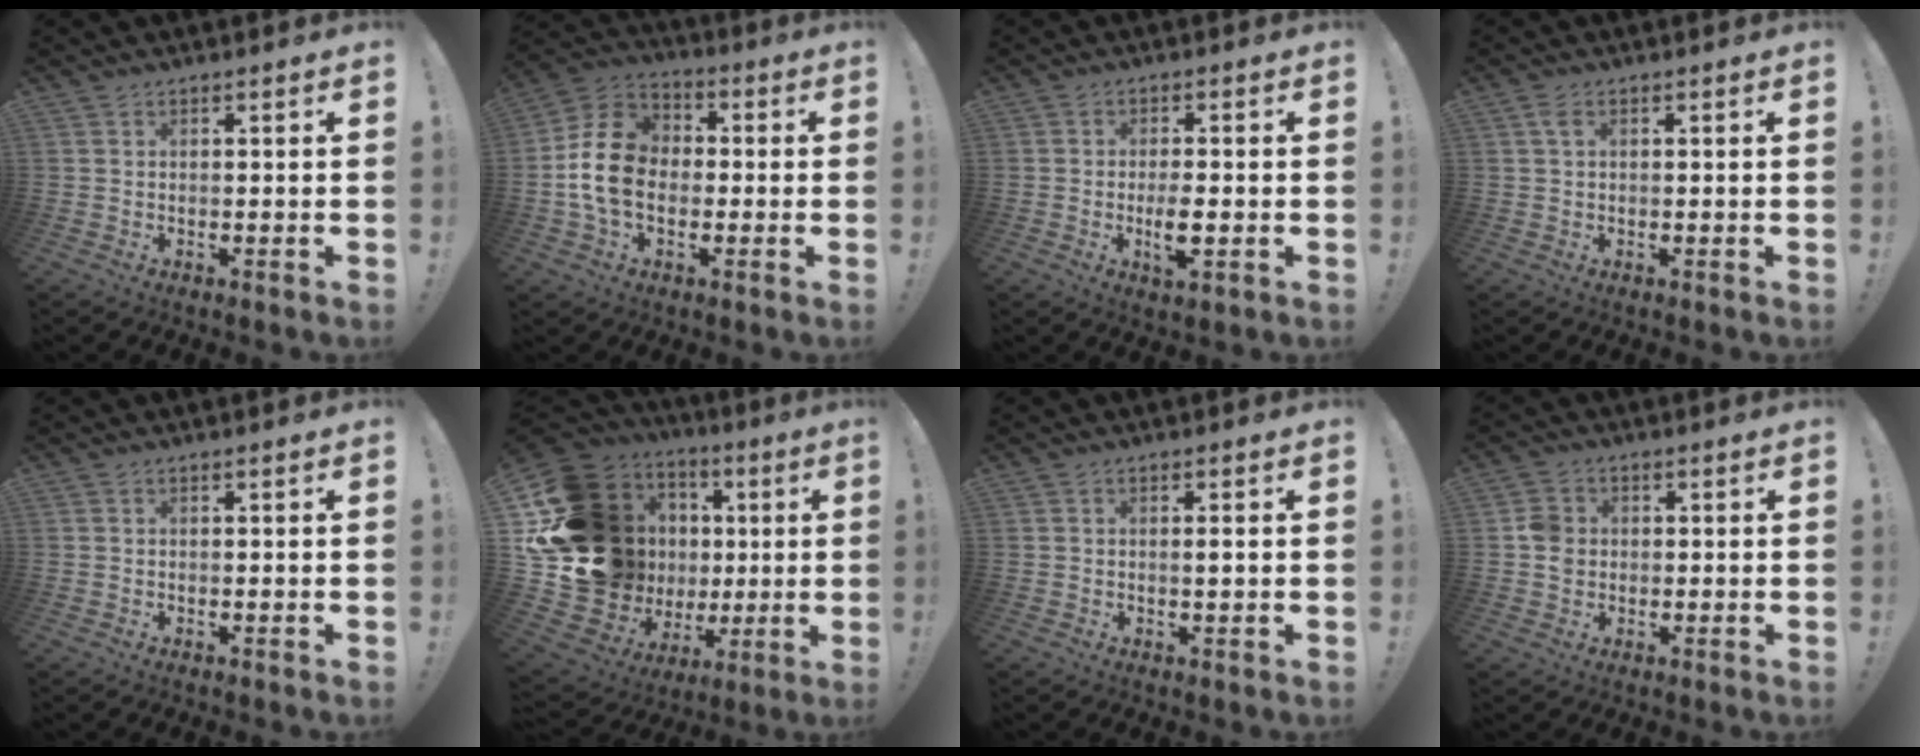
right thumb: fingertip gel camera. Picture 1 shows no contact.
{"total": 14.4, "force": [-2.2, 11.0, 9.1], "torque": [-0.168, 0.029, -0.037]}
{"total": 5.2, "force": [-1.3, 2.1, 4.6], "torque": [-0.074, -0.004, -0.026]}
{"total": 2.3, "force": [0.8, 1.1, 1.9], "torque": [-0.043, 0.006, 0.014]}
{"total": 0.0}
{"total": 22.8, "force": [4.0, 18.7, 12.4], "torque": [-0.214, -0.049, 0.145]}
{"total": 1.5, "force": [0.0, 0.2, 1.5], "torque": [-0.026, -0.001, -0.002]}
{"total": 5.0, "force": [-0.1, 4.5, 2.2], "torque": [-0.024, 0.007, 0.000]}